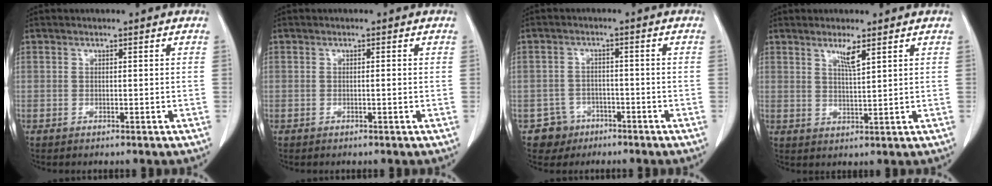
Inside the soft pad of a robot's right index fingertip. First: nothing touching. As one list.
[{"total": 0.6, "force": [-0.1, 0.0, 0.5], "torque": [-0.007, 0.001, -0.001]}, {"total": 4.0, "force": [-2.4, 3.2, -0.3], "torque": [0.009, 0.013, -0.035]}, {"total": 3.0, "force": [1.9, -0.1, 2.3], "torque": [-0.048, -0.007, 0.038]}]